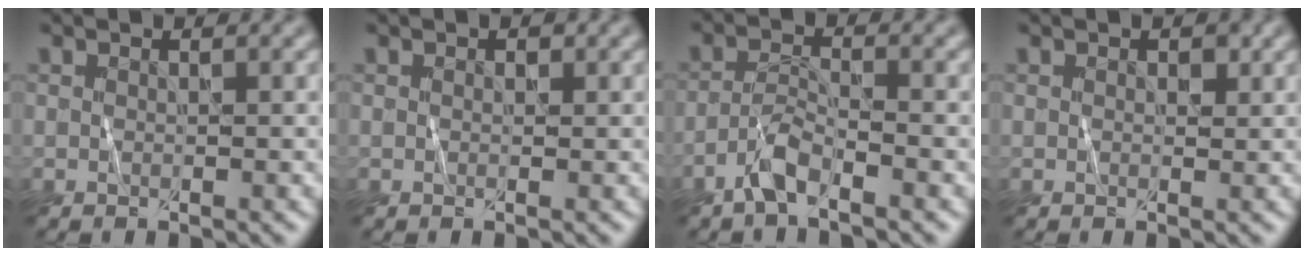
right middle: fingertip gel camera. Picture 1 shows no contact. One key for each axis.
{"total": 0.5, "fx": 0.1, "fy": 0.4, "fz": 0.4, "tx": 0.003, "ty": 0.000, "tz": -0.001}
{"total": 2.8, "fx": -2.2, "fy": 0.5, "fz": 1.6, "tx": -0.036, "ty": 0.010, "tz": -0.048}
{"total": 0.8, "fx": 0.3, "fy": 0.5, "fz": 0.5, "tx": 0.001, "ty": -0.001, "tz": 0.002}